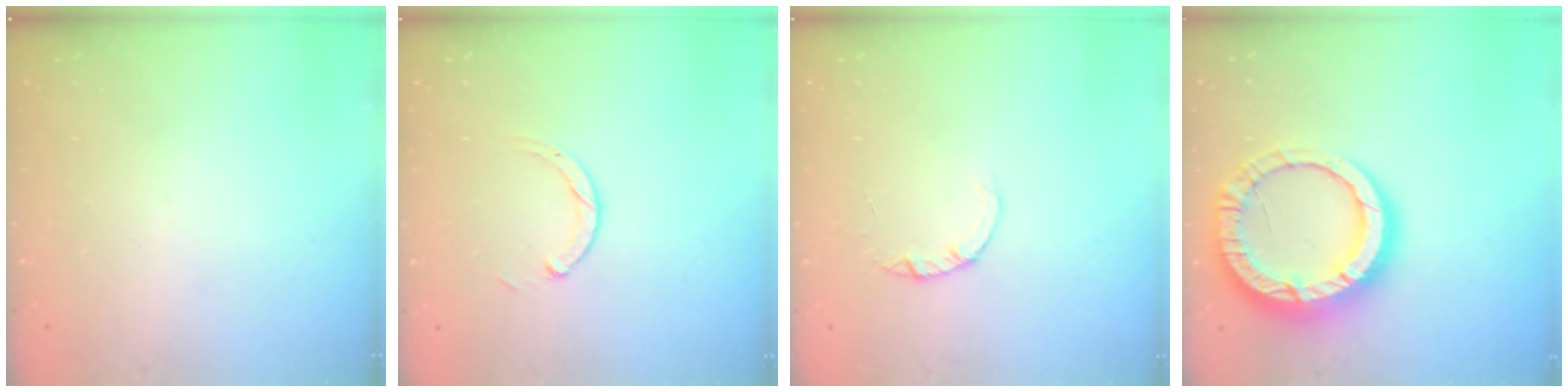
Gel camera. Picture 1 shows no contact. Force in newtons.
{"total": 2.9, "press": 2.9, "slide": 0.4}
{"total": 1.4, "press": 1.4, "slide": 0.2}
{"total": 18.6, "press": 18.5, "slide": 1.6}